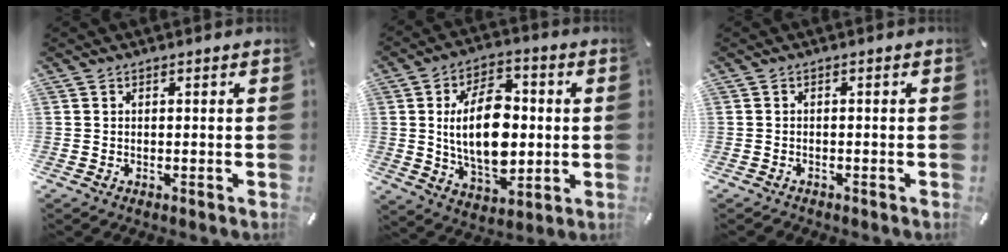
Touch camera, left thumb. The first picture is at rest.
{"total": 17.5, "force": [0.6, 10.8, 13.7], "torque": [-0.266, -0.002, 0.005]}
{"total": 1.1, "force": [-0.9, 0.5, 0.2], "torque": [-0.004, 0.004, -0.021]}